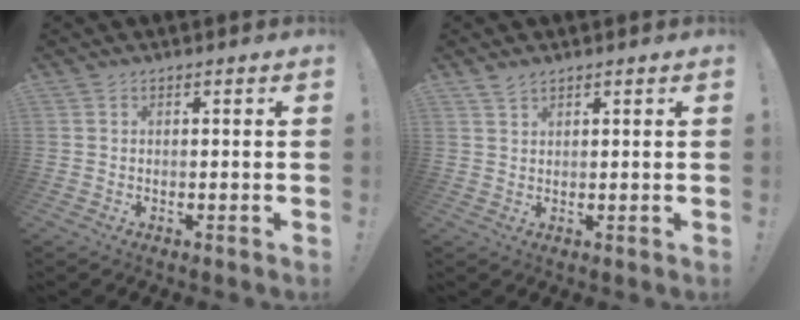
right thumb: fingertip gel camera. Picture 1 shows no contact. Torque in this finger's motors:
{"motor_torque": [-0.02, 0.02, 0.05, -0.05, 0.00]}